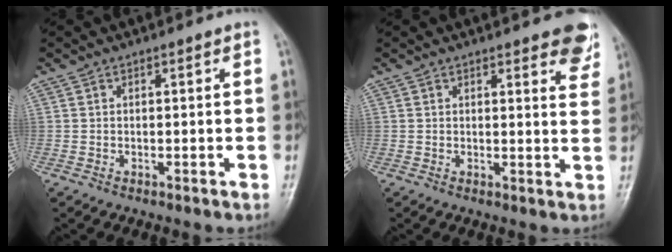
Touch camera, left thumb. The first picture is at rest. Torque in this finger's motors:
{"motor_torque": [3.65, 0.91, 0.27, -0.49, 0.03]}